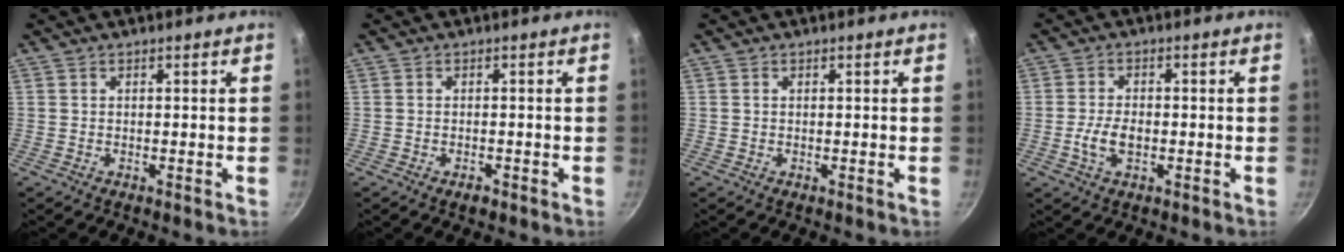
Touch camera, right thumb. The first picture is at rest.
{"total": 1.6, "force": [-1.0, 0.8, 1.0], "torque": [-0.018, 0.006, -0.015]}
{"total": 0.0}
{"total": 5.0, "force": [-1.1, 2.8, 4.0], "torque": [-0.075, 0.010, -0.023]}